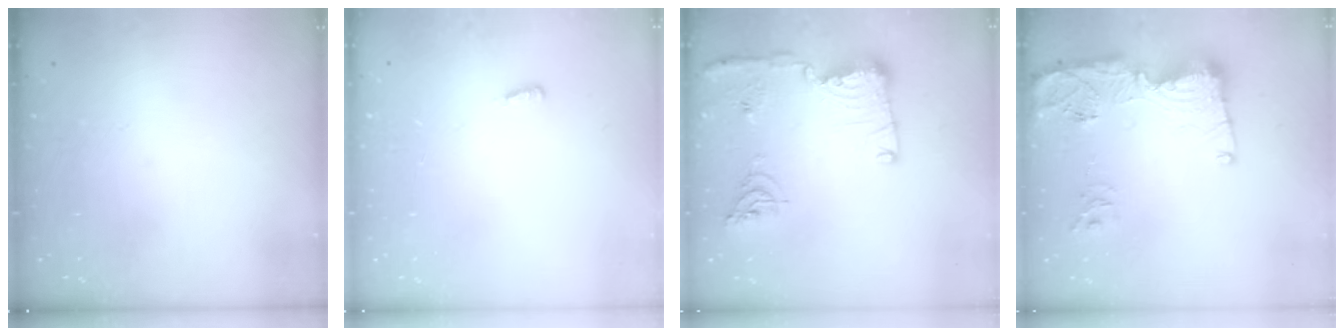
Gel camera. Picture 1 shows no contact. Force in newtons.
{"total": 4.4, "press": 2.2, "slide": 3.9}
{"total": 15.2, "press": 14.8, "slide": 3.3}
{"total": 17.1, "press": 17.0, "slide": 1.9}